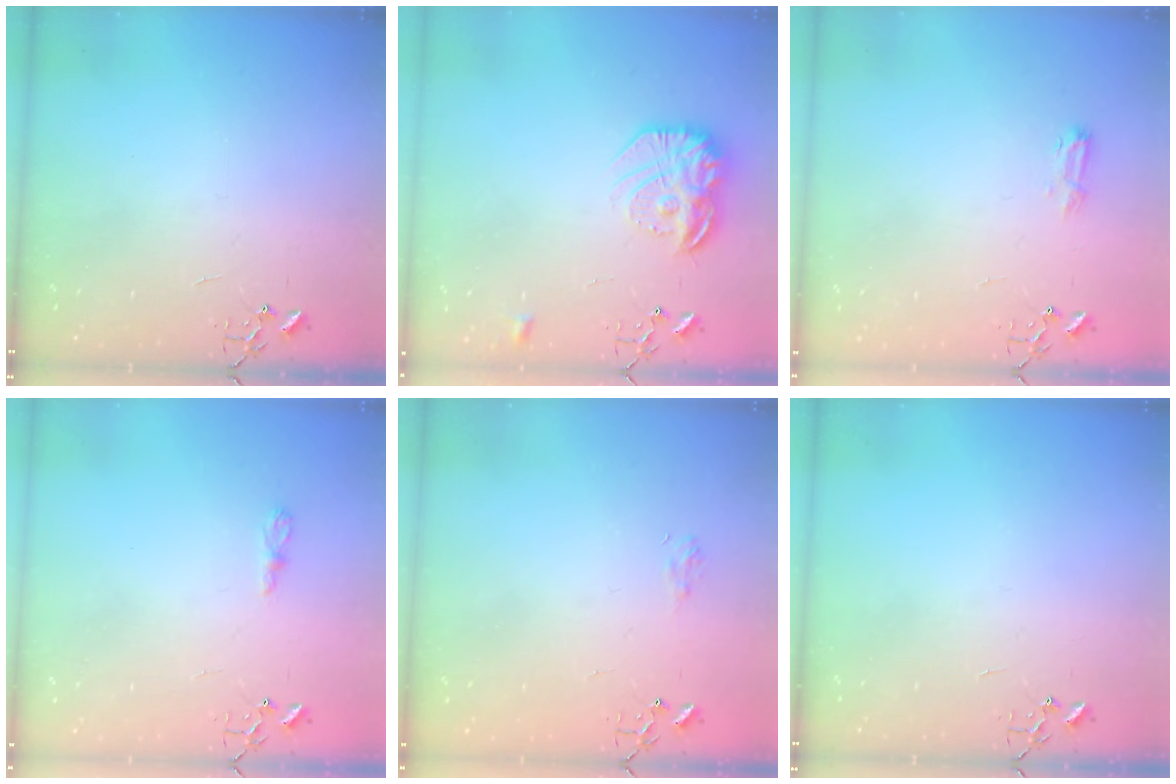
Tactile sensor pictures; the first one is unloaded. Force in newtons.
{"total": 18.3, "press": 18.2, "slide": 1.3}
{"total": 7.7, "press": 7.6, "slide": 0.9}
{"total": 4.5, "press": 4.5, "slide": 0.5}
{"total": 6.9, "press": 6.8, "slide": 0.8}
{"total": 0.0}